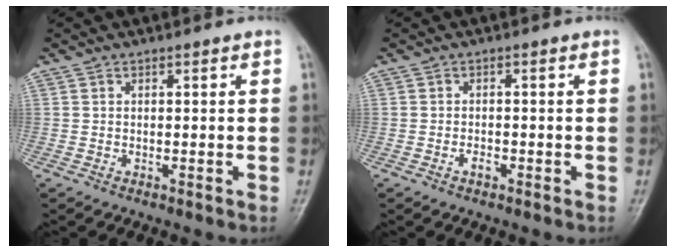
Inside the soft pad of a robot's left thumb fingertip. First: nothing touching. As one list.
[{"total": 1.9, "force": [-1.0, 1.1, 1.2], "torque": [-0.014, 0.012, -0.020]}]